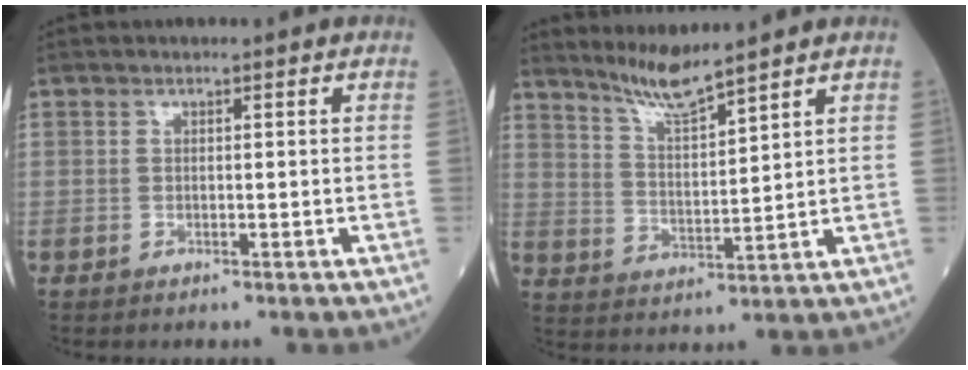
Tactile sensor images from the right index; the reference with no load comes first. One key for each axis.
{"total": 6.4, "fx": 5.8, "fy": -0.8, "fz": 2.6, "tx": -0.055, "ty": -0.017, "tz": 0.118}